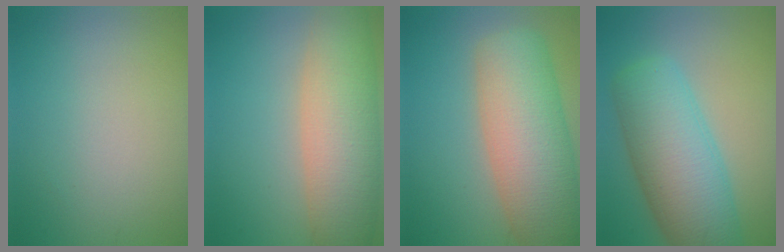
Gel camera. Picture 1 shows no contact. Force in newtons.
{"total": 8.9, "press": 8.8, "slide": 0.6}
{"total": 10.5, "press": 10.5, "slide": 0.8}
{"total": 10.0, "press": 10.0, "slide": 0.3}